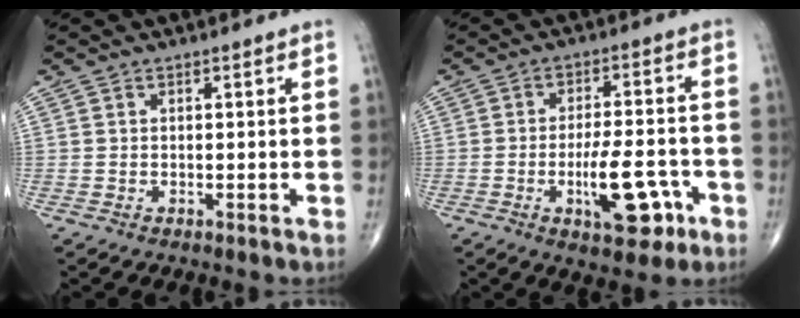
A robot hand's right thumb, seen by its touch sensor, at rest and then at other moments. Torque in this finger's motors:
{"motor_torque": [2.58, 2.43, 0.97, -1.18, 0.43]}